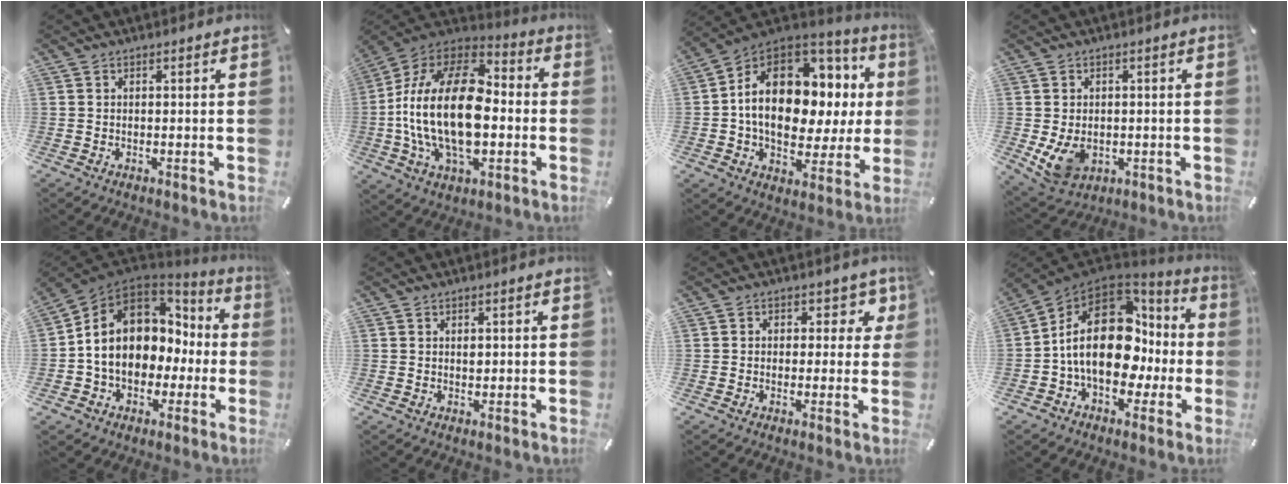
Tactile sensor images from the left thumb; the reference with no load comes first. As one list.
[{"total": 26.9, "force": [-2.8, 15.8, 21.6], "torque": [-0.436, 0.014, -0.045]}, {"total": 18.6, "force": [2.6, 12.7, 13.3], "torque": [-0.210, -0.021, 0.045]}, {"total": 7.0, "force": [-0.6, 5.6, 4.1], "torque": [-0.089, 0.000, -0.011]}, {"total": 13.5, "force": [0.3, 11.4, 7.3], "torque": [-0.138, 0.003, 0.016]}, {"total": 1.7, "force": [0.3, 1.4, 1.0], "torque": [-0.012, 0.000, 0.004]}, {"total": 5.5, "force": [1.7, 4.1, 3.3], "torque": [-0.023, -0.006, 0.022]}, {"total": 21.4, "force": [1.1, 14.3, 15.9], "torque": [-0.279, -0.006, 0.026]}]